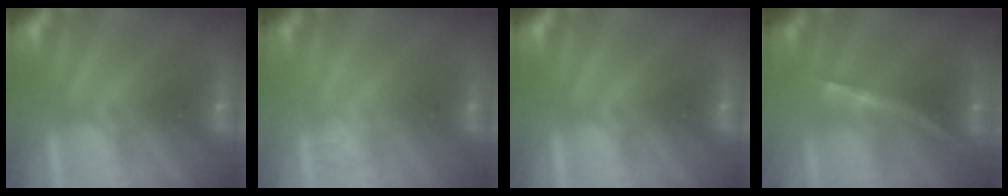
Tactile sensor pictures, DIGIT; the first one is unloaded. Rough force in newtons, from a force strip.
{"total": 1.5}
{"total": 0.0}
{"total": 1.7}